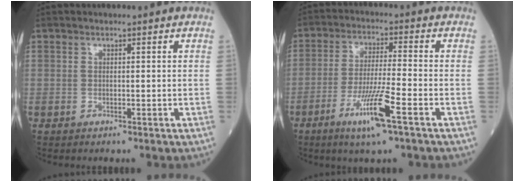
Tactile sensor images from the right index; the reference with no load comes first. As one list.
[{"total": 9.3, "force": [-4.7, -0.2, 8.0], "torque": [-0.156, -0.015, -0.087]}]